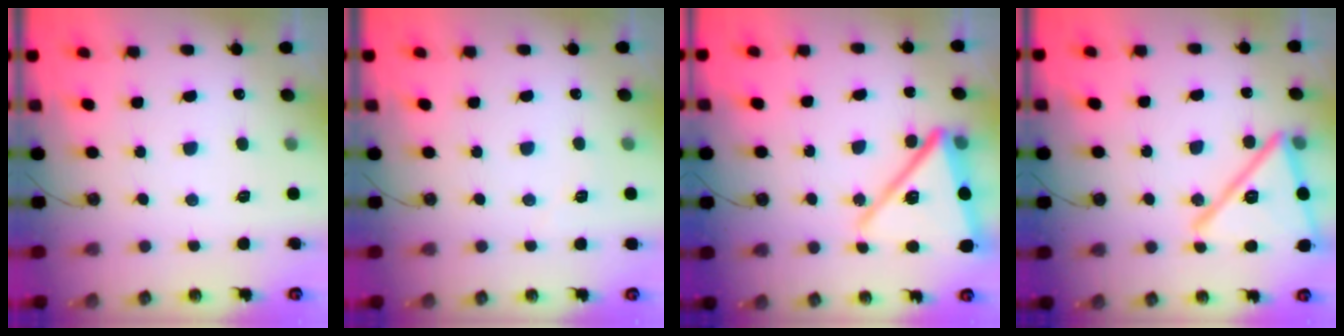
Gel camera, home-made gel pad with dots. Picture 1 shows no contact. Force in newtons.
{"total": 2.9, "press": 1.9, "slide": 2.2}
{"total": 16.0, "press": 15.9, "slide": 1.3}
{"total": 19.0, "press": 18.9, "slide": 1.2}